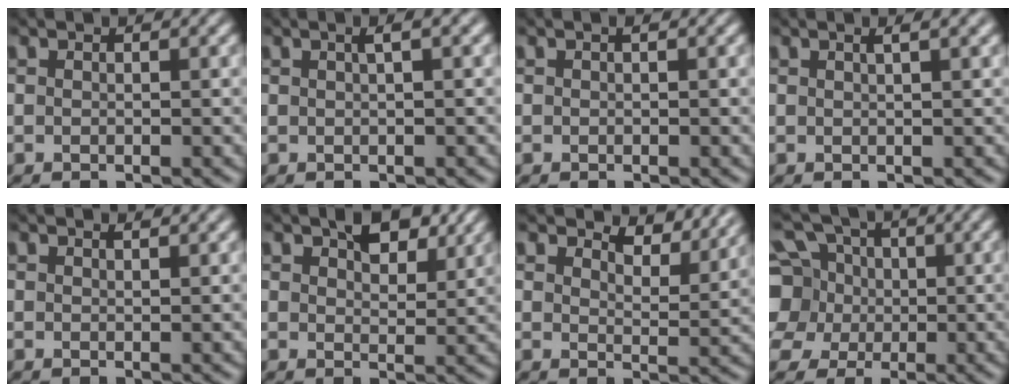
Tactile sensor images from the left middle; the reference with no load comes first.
{"total": 1.8, "force": [0.8, 0.3, 1.6], "torque": [-0.022, 0.007, 0.010]}
{"total": 0.0}
{"total": 1.9, "force": [1.0, 0.4, 1.5], "torque": [-0.017, 0.003, 0.006]}
{"total": 0.7, "force": [0.6, -0.1, 0.4], "torque": [-0.008, 0.001, 0.011]}
{"total": 4.1, "force": [2.4, 2.1, 2.6], "torque": [-0.041, -0.001, 0.036]}
{"total": 4.5, "force": [4.1, 1.1, 1.6], "torque": [-0.037, -0.004, 0.054]}
{"total": 8.8, "force": [1.0, 7.7, 4.2], "torque": [-0.095, 0.024, -0.021]}